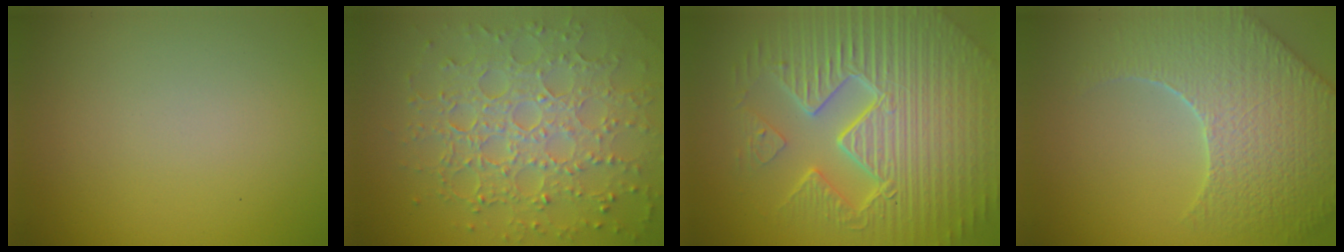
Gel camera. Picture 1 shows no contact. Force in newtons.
{"total": 7.7, "press": 5.6, "slide": 5.4}
{"total": 11.2, "press": 7.2, "slide": 8.6}
{"total": 8.3, "press": 6.1, "slide": 5.6}